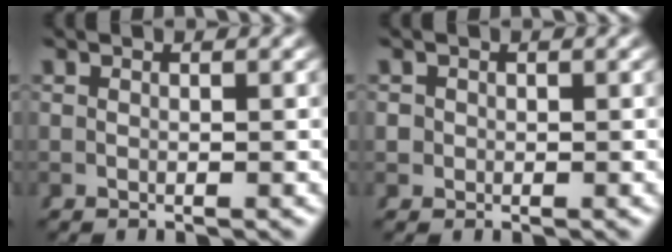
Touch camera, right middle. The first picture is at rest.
{"total": 1.4, "force": [-0.1, 1.4, 0.2], "torque": [-0.010, -0.005, -0.001]}